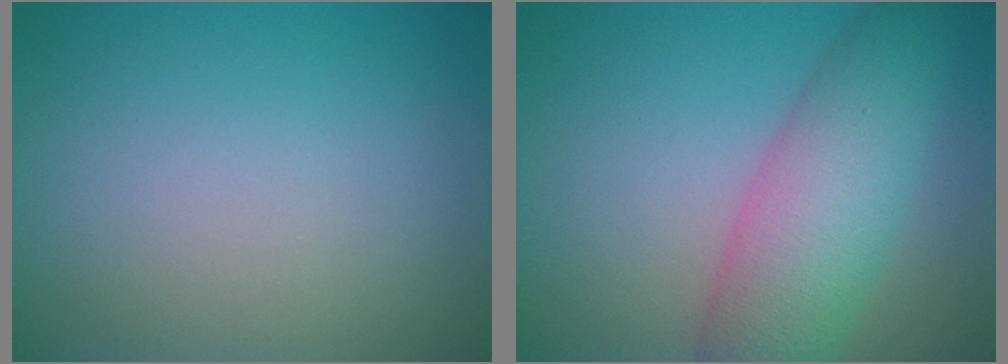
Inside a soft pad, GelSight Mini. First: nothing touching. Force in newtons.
{"total": 7.2, "press": 7.2, "slide": 0.2}